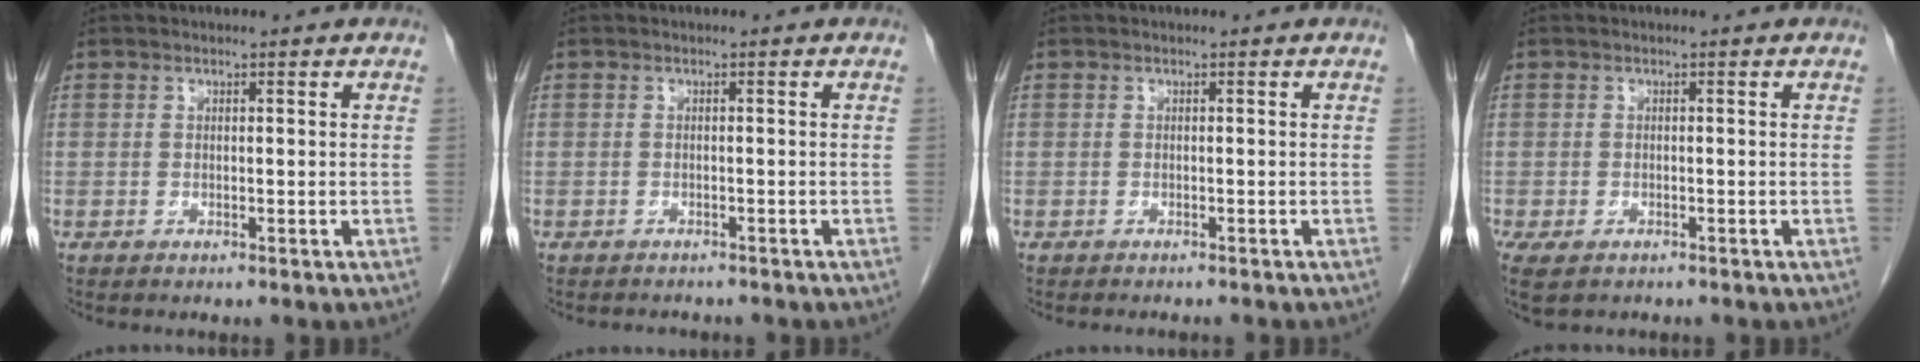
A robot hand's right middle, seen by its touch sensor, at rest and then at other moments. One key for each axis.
{"total": 2.4, "fx": -2.2, "fy": 0.8, "fz": 0.4, "tx": -0.012, "ty": -0.006, "tz": -0.028}
{"total": 3.1, "fx": -2.9, "fy": 0.5, "fz": 1.2, "tx": -0.013, "ty": -0.004, "tz": -0.034}
{"total": 5.5, "fx": -3.6, "fy": 2.9, "fz": 3.0, "tx": -0.067, "ty": -0.014, "tz": -0.053}